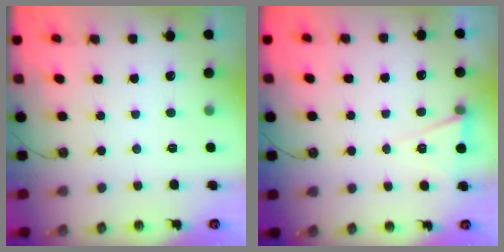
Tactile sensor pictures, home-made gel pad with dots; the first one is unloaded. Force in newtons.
{"total": 6.1, "press": 3.9, "slide": 4.7}